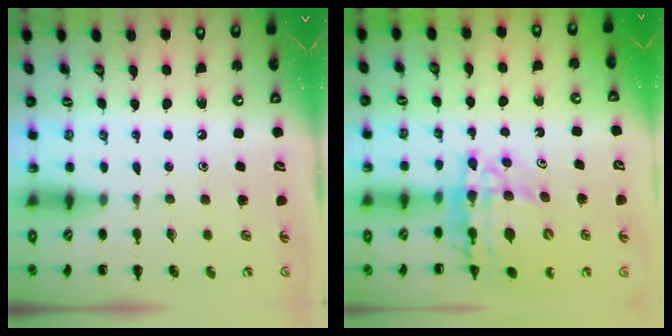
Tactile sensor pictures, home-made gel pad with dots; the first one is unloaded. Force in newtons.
{"total": 15.1, "press": 14.5, "slide": 4.1}